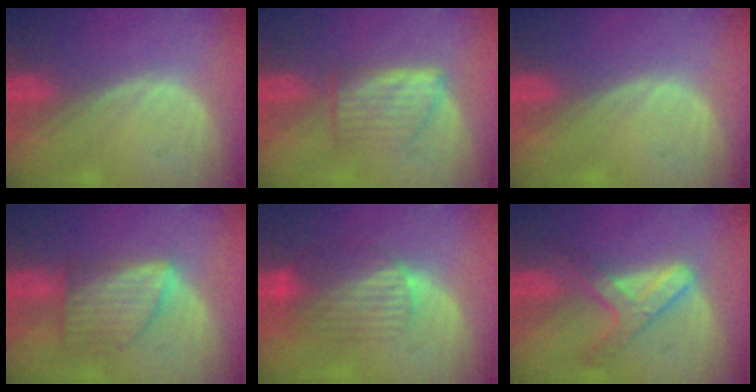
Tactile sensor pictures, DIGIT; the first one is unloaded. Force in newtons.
{"total": 5.0, "press": 4.9, "slide": 0.7}
{"total": 0.0}
{"total": 6.5, "press": 6.5, "slide": 0.1}
{"total": 7.1, "press": 7.0, "slide": 1.5}
{"total": 6.9, "press": 5.9, "slide": 3.5}